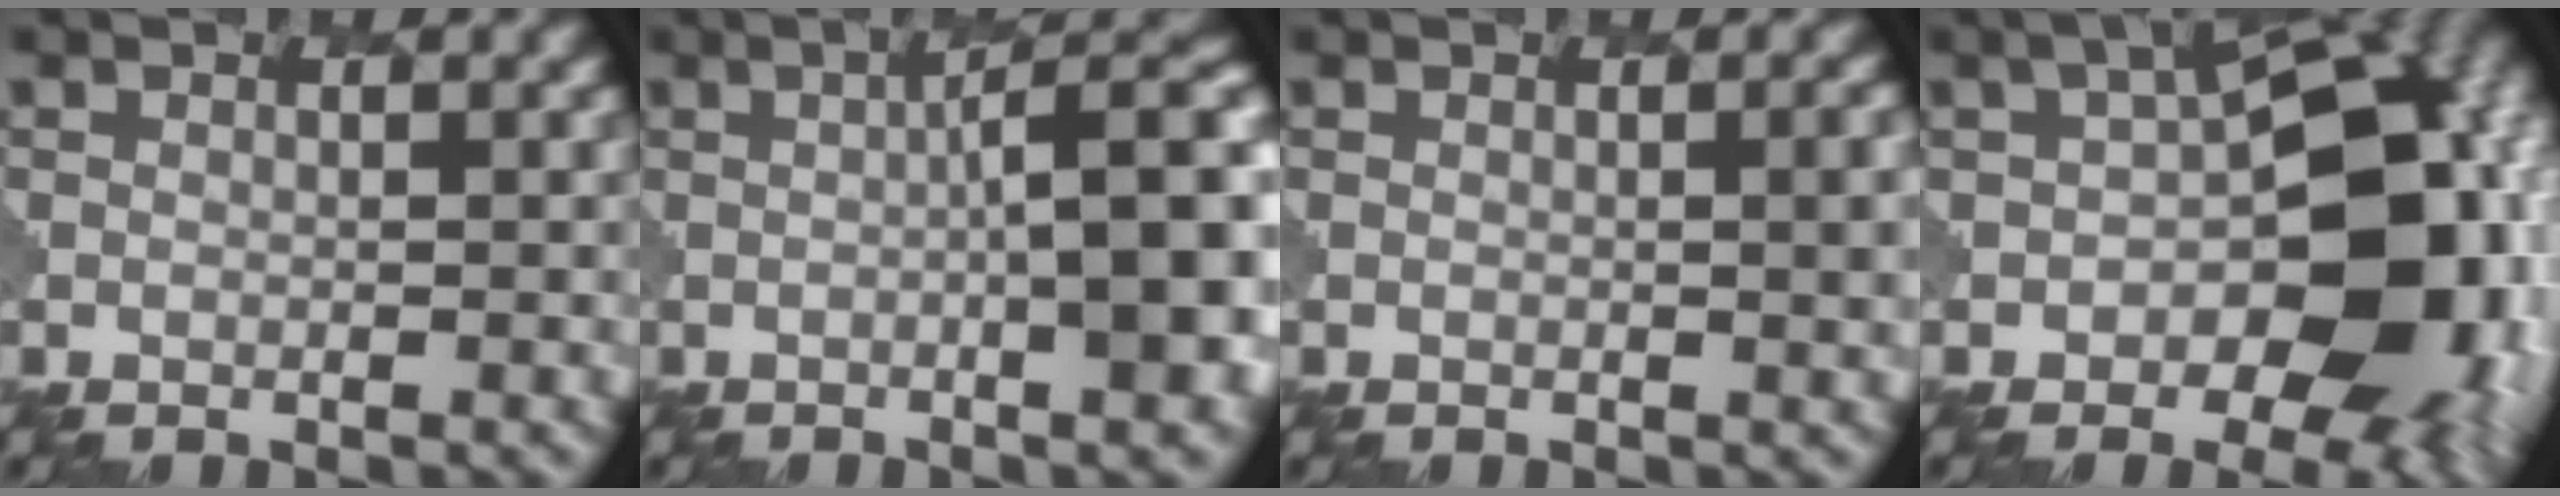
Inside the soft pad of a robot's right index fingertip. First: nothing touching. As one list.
[{"total": 10.8, "force": [-0.2, 3.0, 10.4], "torque": [-0.089, 0.008, -0.008]}, {"total": 2.6, "force": [0.2, 0.5, 2.6], "torque": [-0.023, 0.002, 0.003]}, {"total": 14.7, "force": [-2.2, 8.8, 11.5], "torque": [-0.117, 0.008, -0.033]}]